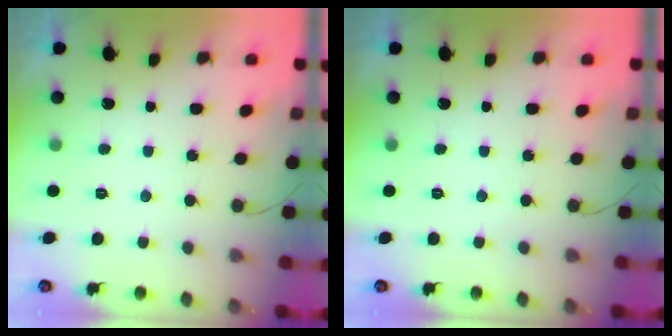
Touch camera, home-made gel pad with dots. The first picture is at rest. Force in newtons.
{"total": 0.0}